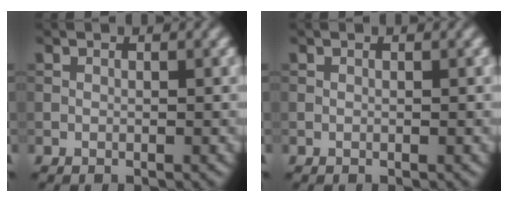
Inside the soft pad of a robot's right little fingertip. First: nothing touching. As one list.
[{"total": 0.0}]